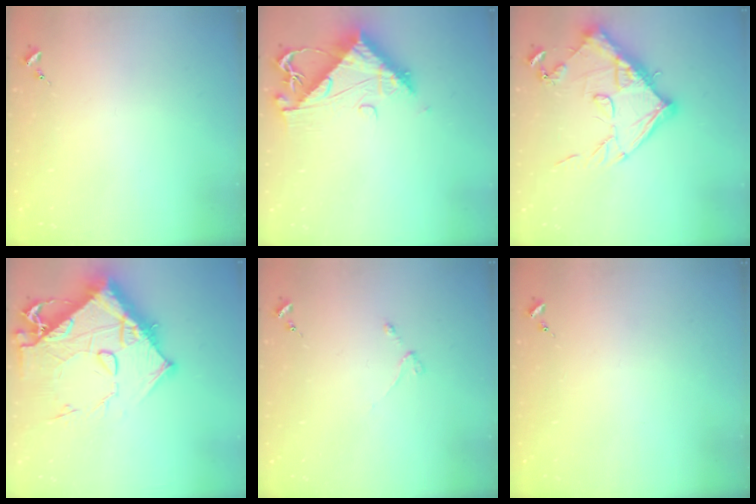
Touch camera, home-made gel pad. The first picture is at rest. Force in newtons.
{"total": 10.1, "press": 10.0, "slide": 1.0}
{"total": 15.4, "press": 15.4, "slide": 0.9}
{"total": 19.8, "press": 19.7, "slide": 2.0}
{"total": 3.1, "press": 3.0, "slide": 0.4}
{"total": 0.0}